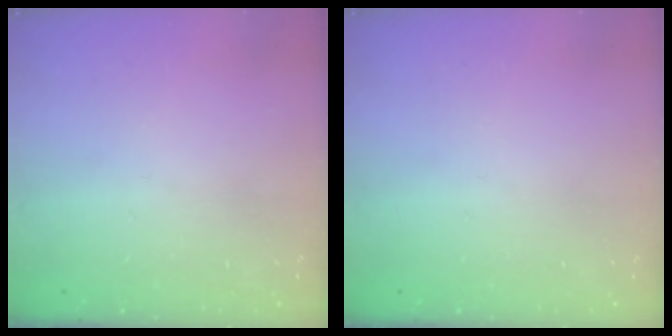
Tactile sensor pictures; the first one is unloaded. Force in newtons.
{"total": 0.0}